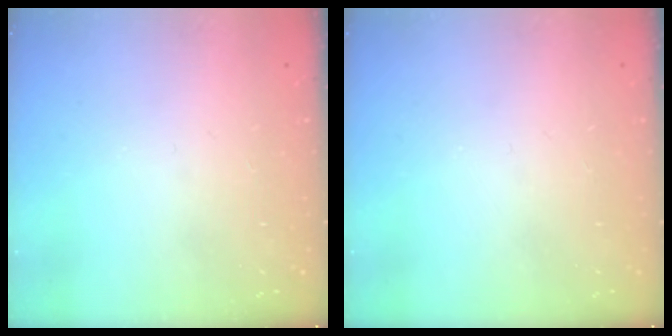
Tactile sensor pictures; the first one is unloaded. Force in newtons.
{"total": 0.0}